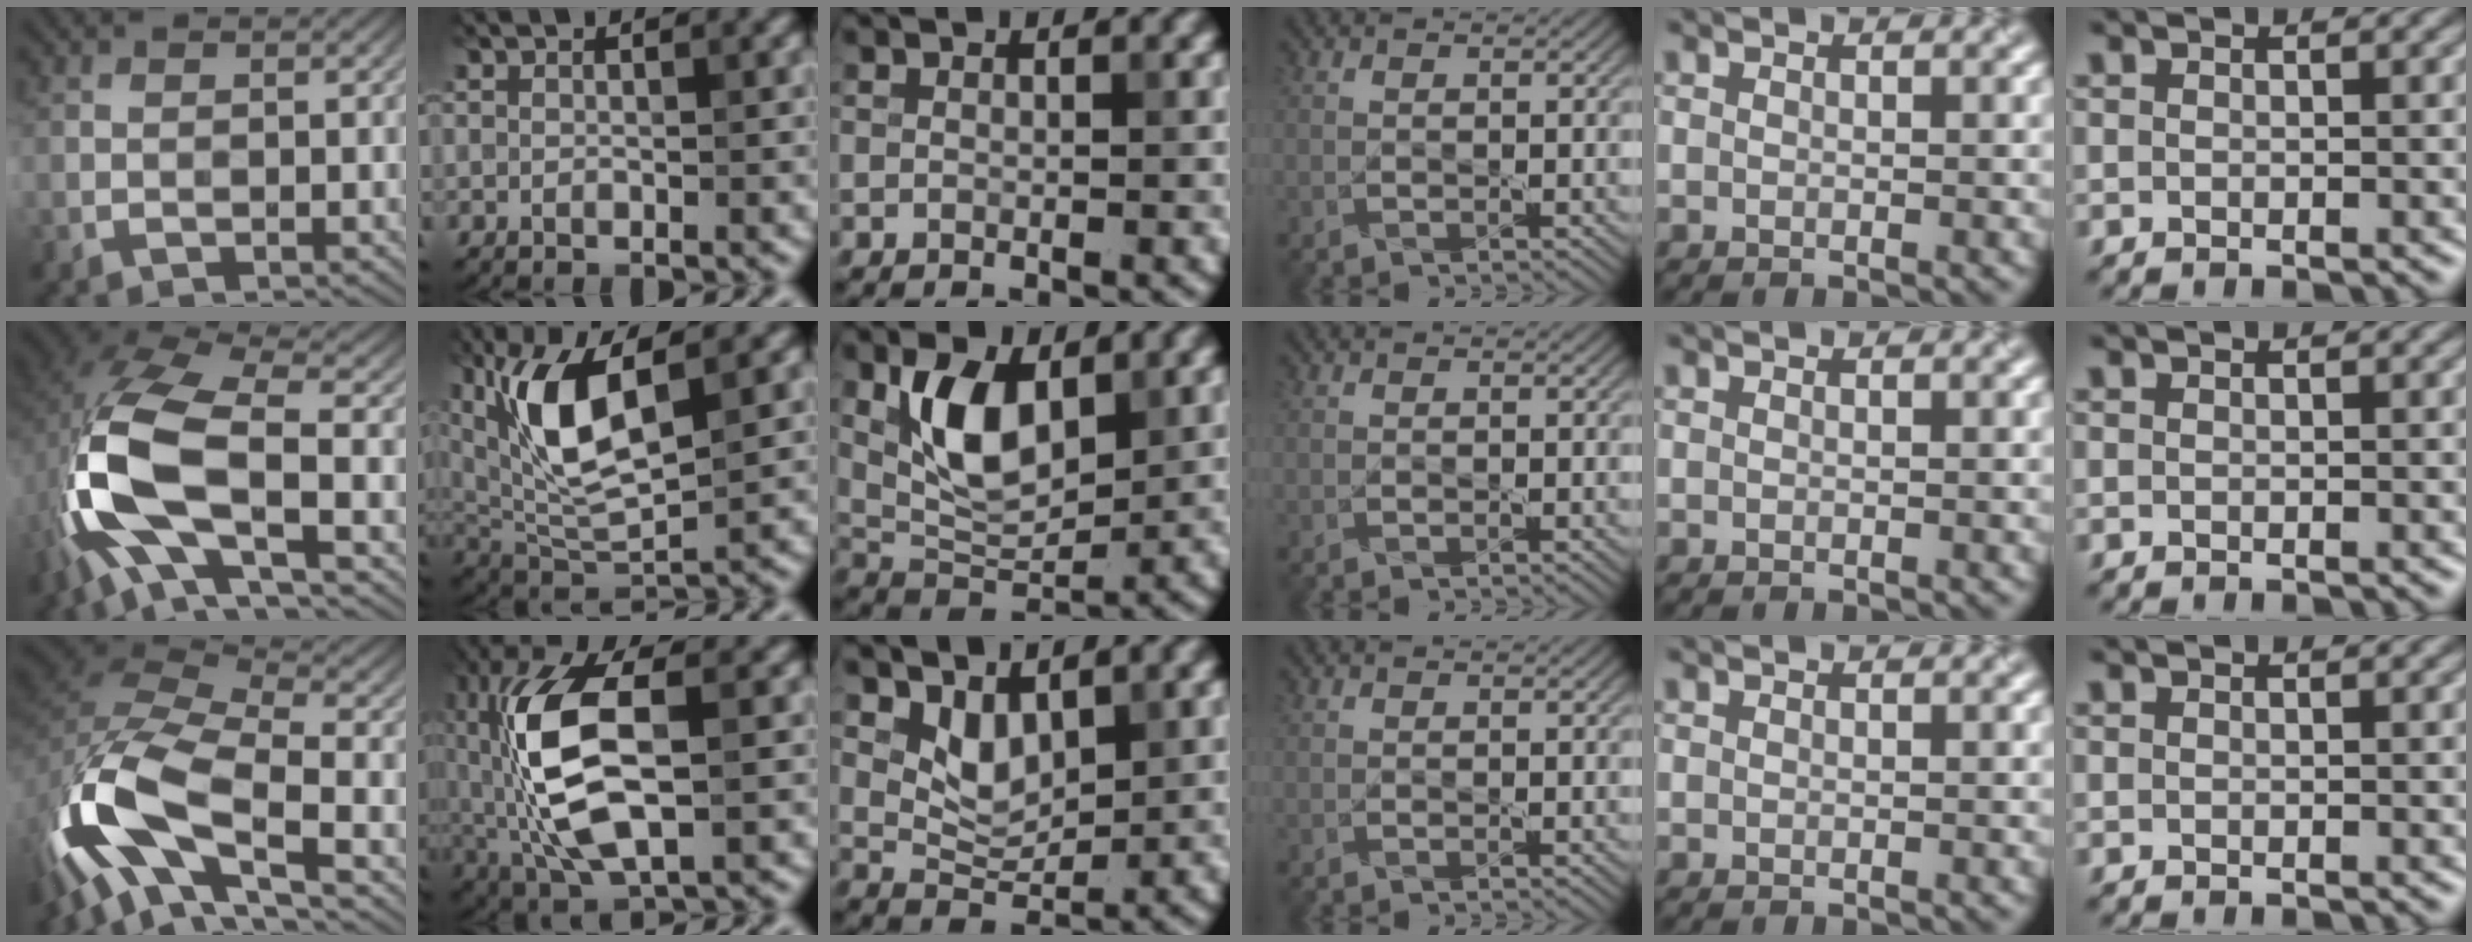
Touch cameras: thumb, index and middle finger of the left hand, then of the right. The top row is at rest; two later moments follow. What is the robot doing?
{"motion": "lift_and_place", "object": "knife"}